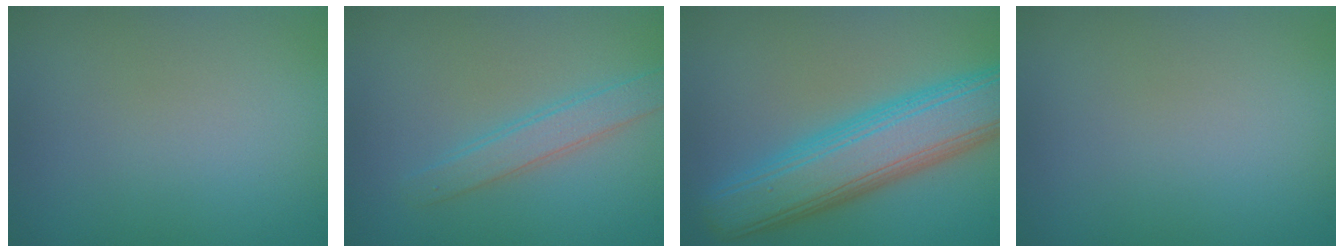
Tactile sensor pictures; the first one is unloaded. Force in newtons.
{"total": 2.4, "press": 2.4, "slide": 0.1}
{"total": 8.5, "press": 8.5, "slide": 0.2}
{"total": 0.0}